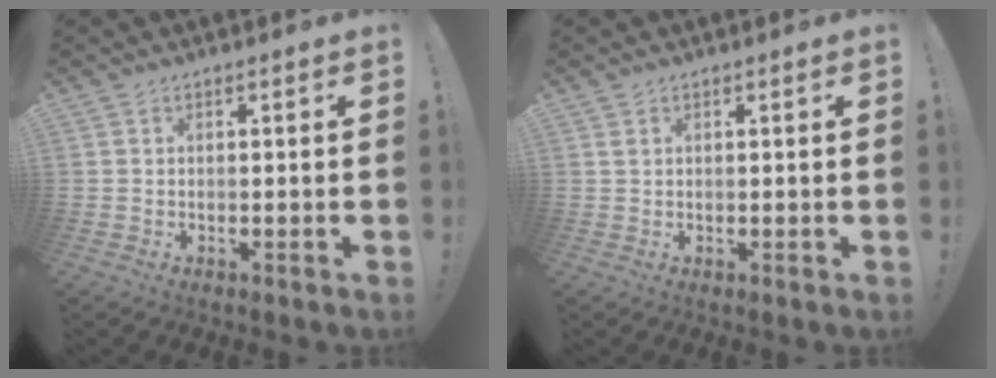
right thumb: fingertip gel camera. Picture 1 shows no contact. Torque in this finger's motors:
{"motor_torque": [-0.21, -0.04, 0.08, 0.06, -0.12]}